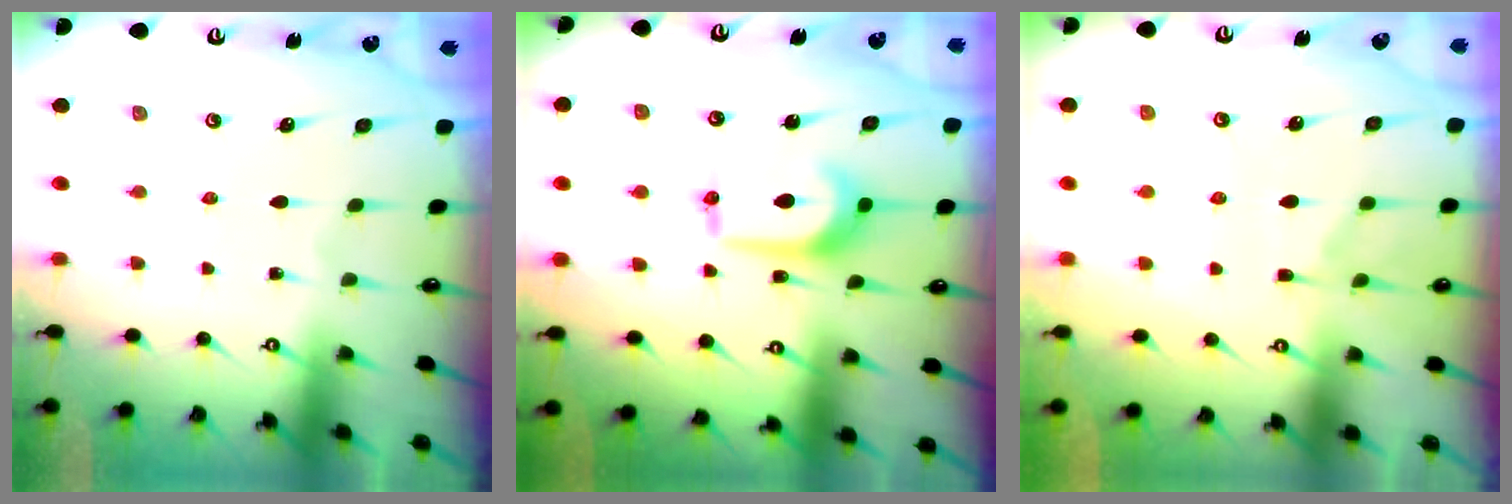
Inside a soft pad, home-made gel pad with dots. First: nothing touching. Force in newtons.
{"total": 9.3, "press": 9.2, "slide": 0.7}
{"total": 1.4, "press": 0.6, "slide": 1.2}